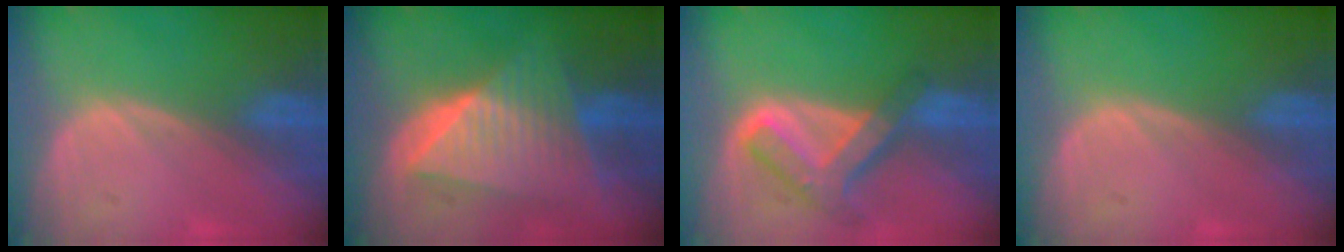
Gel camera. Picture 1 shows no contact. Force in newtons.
{"total": 10.1, "press": 10.1, "slide": 0.6}
{"total": 7.7, "press": 6.5, "slide": 4.1}
{"total": 0.0}